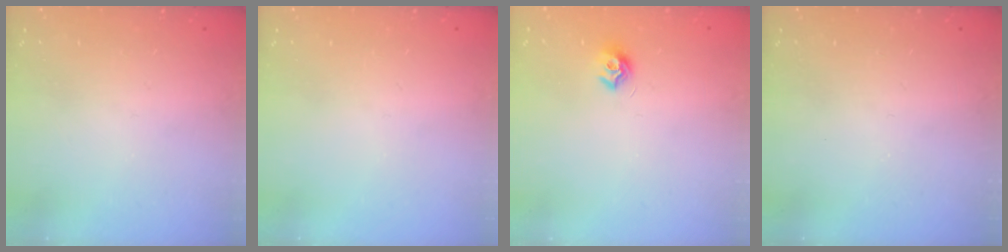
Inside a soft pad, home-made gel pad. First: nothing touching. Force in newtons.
{"total": 0.0}
{"total": 7.9, "press": 7.9, "slide": 0.6}
{"total": 0.0}